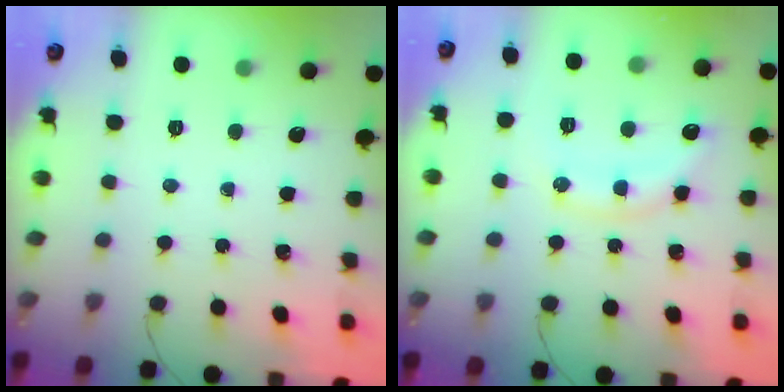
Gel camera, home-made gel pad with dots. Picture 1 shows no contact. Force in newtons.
{"total": 11.8, "press": 11.8, "slide": 0.8}